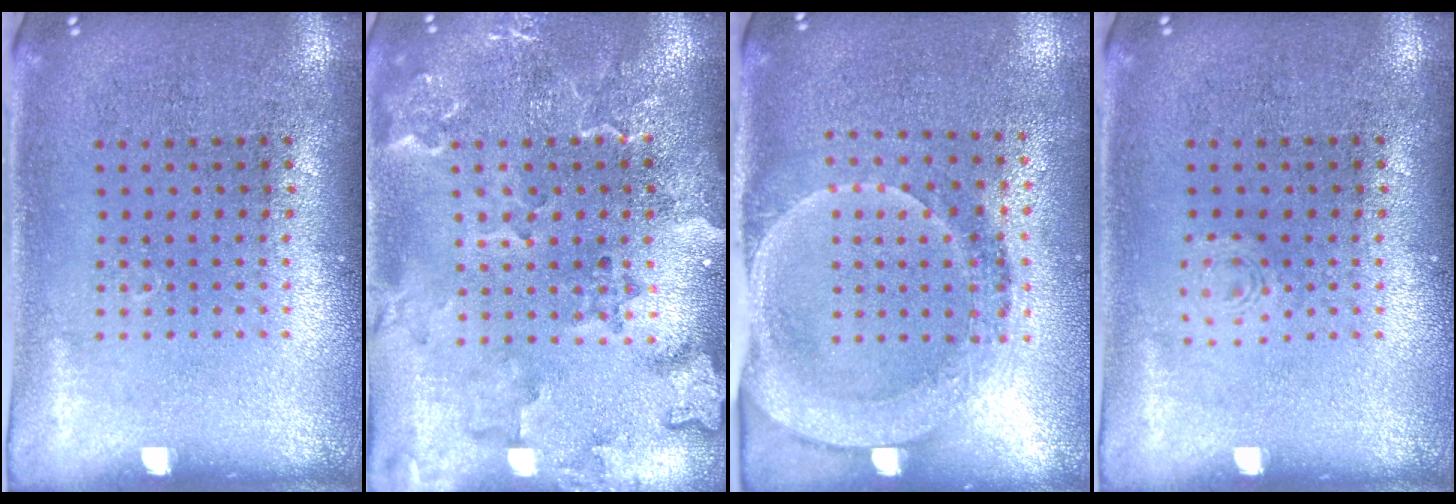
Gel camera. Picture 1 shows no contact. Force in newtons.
{"total": 2.4, "press": 2.2, "slide": 0.9}
{"total": 1.7, "press": 1.6, "slide": 0.7}
{"total": 0.5, "press": 0.5, "slide": 0.2}